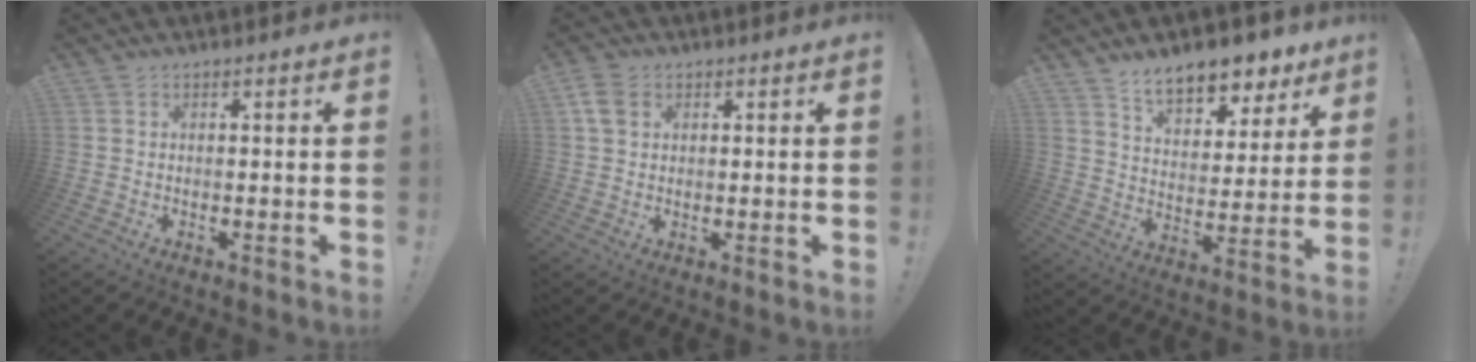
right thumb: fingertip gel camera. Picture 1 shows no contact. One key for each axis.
{"total": 5.0, "fx": 2.1, "fy": 3.7, "fz": 2.6, "tx": -0.045, "ty": 0.005, "tz": 0.043}
{"total": 12.4, "fx": 9.4, "fy": 5.8, "fz": 5.6, "tx": -0.081, "ty": -0.067, "tz": 0.169}